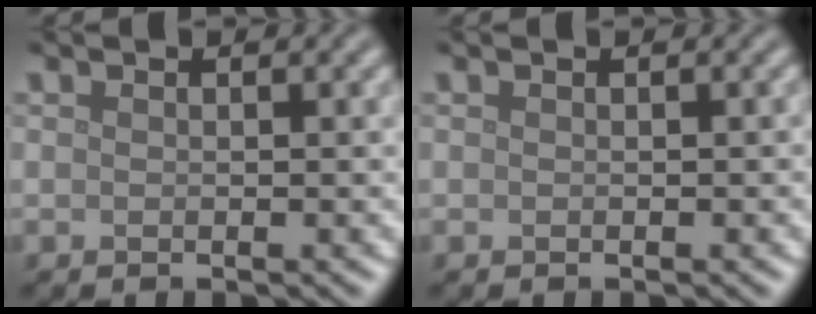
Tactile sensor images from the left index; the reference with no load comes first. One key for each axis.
{"total": 0.0}